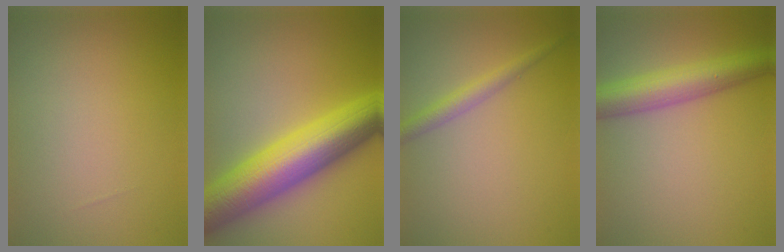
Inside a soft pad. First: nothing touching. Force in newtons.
{"total": 10.8, "press": 10.8, "slide": 0.2}
{"total": 2.0, "press": 2.0, "slide": 0.1}
{"total": 5.6, "press": 5.6, "slide": 0.2}